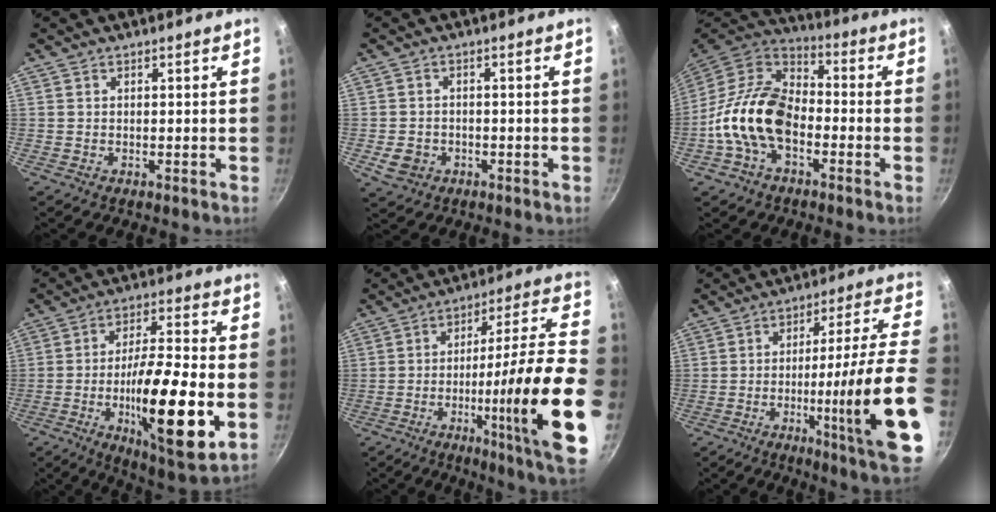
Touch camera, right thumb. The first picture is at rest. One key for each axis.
{"total": 4.4, "fx": -1.5, "fy": 3.7, "fz": 2.0, "tx": -0.035, "ty": 0.015, "tz": -0.018}
{"total": 16.4, "fx": -4.1, "fy": 10.6, "fz": 11.9, "tx": -0.187, "ty": 0.039, "tz": -0.096}
{"total": 21.6, "fx": -5.5, "fy": 5.6, "fz": 20.2, "tx": -0.323, "ty": 0.016, "tz": -0.088}
{"total": 26.9, "fx": -7.4, "fy": 3.9, "fz": 25.6, "tx": -0.346, "ty": 0.025, "tz": -0.111}
{"total": 22.7, "fx": -6.1, "fy": 2.3, "fz": 21.8, "tx": -0.300, "ty": 0.024, "tz": -0.089}